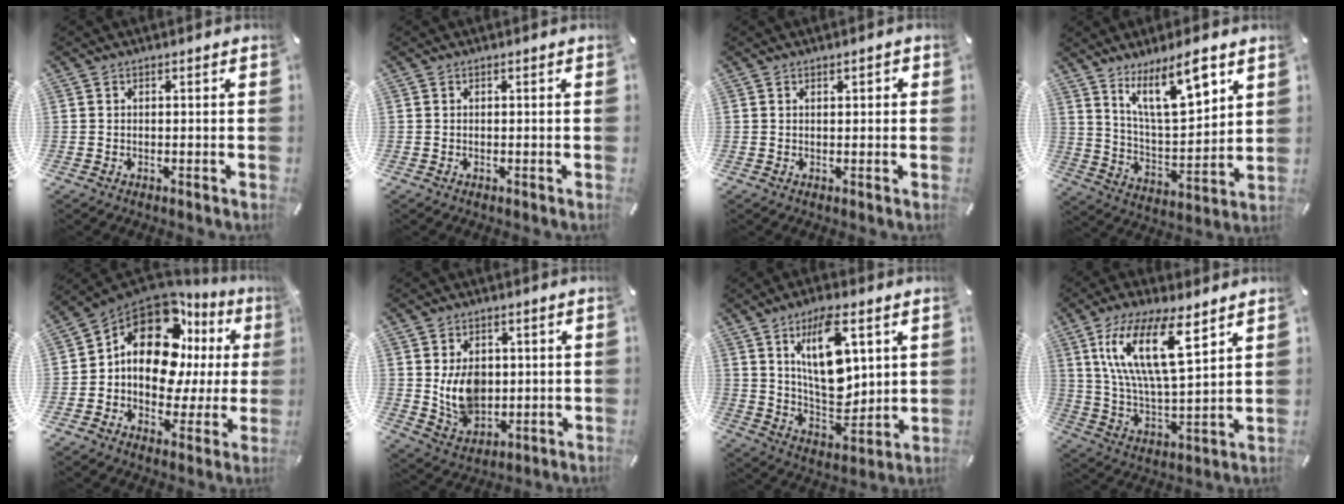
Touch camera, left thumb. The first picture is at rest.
{"total": 0.0}
{"total": 1.2, "force": [0.5, 0.6, 0.9], "torque": [-0.019, 0.004, 0.007]}
{"total": 14.7, "force": [9.9, 5.3, 9.4], "torque": [-0.160, -0.050, 0.173]}
{"total": 17.6, "force": [5.9, 11.7, 11.8], "torque": [-0.208, -0.045, 0.097]}
{"total": 9.6, "force": [1.5, 7.5, 5.8], "torque": [-0.113, -0.009, 0.027]}
{"total": 16.2, "force": [6.3, 8.0, 12.6], "torque": [-0.228, -0.027, 0.103]}
{"total": 18.2, "force": [9.6, 6.3, 14.2], "torque": [-0.312, -0.024, 0.160]}